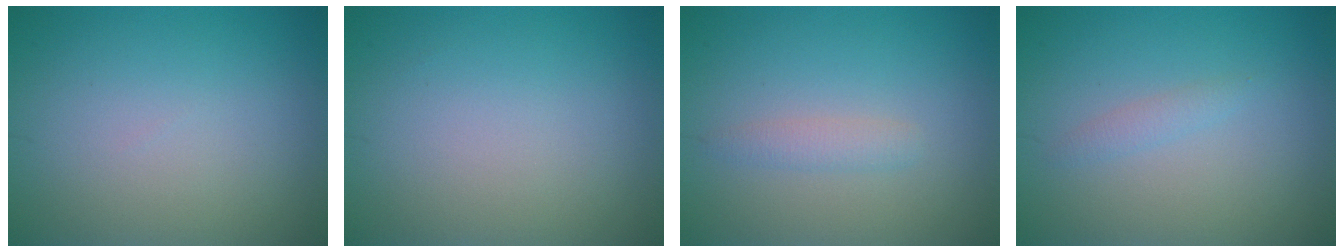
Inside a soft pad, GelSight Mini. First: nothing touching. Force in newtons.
{"total": 0.0}
{"total": 1.4, "press": 1.4, "slide": 0.1}
{"total": 0.9, "press": 0.9, "slide": 0.1}